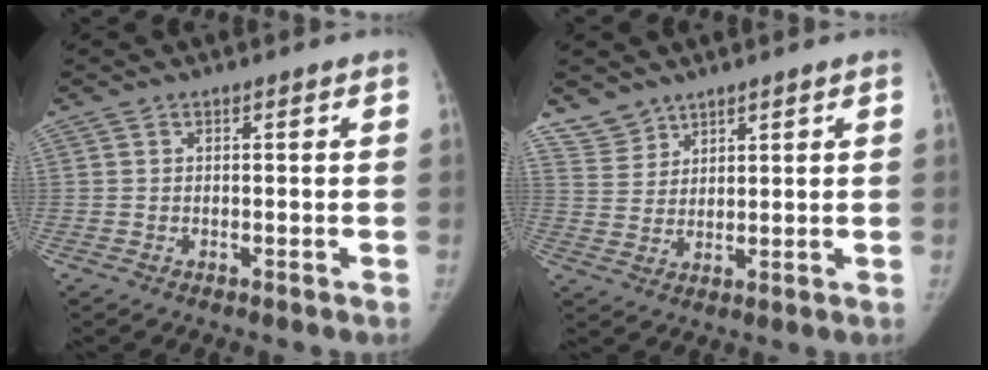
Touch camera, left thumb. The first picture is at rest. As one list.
[{"total": 4.2, "force": [3.6, 2.1, -0.1], "torque": [0.024, -0.021, 0.076]}]